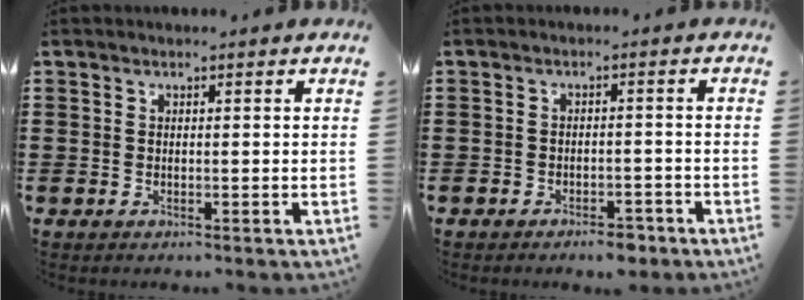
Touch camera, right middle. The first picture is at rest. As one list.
[{"total": 2.6, "force": [-2.4, 0.6, 0.5], "torque": [-0.013, 0.004, -0.050]}]